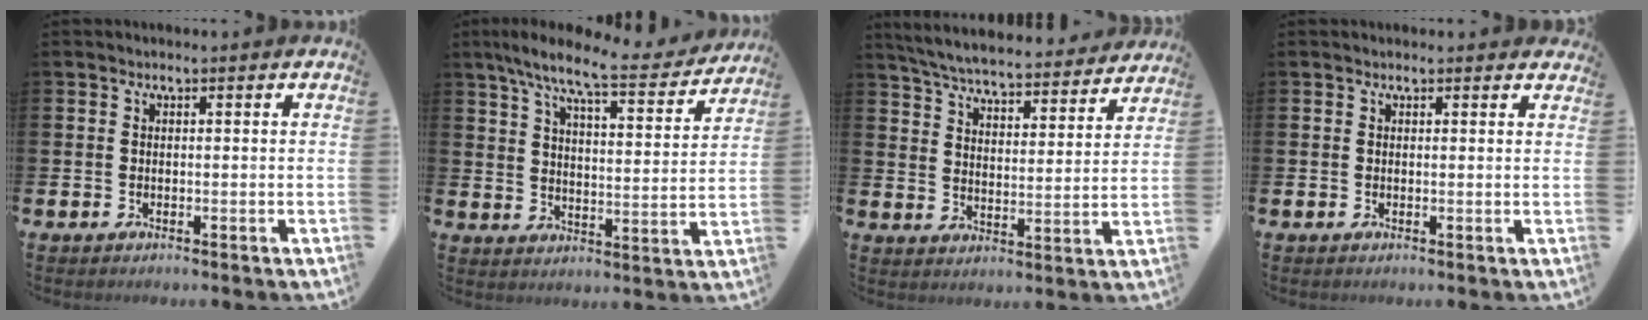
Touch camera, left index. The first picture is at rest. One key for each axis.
{"total": 9.3, "fx": 7.9, "fy": 1.2, "fz": 4.6, "tx": -0.105, "ty": -0.045, "tz": 0.132}
{"total": 6.3, "fx": 6.1, "fy": 0.6, "fz": 1.5, "tx": -0.058, "ty": -0.044, "tz": 0.104}
{"total": 0.7, "fx": 0.6, "fy": 0.3, "fz": 0.1, "tx": 0.010, "ty": -0.003, "tz": 0.008}